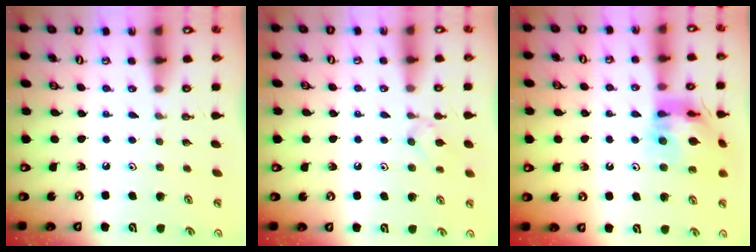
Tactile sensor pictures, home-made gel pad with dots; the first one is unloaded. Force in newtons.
{"total": 3.8, "press": 3.7, "slide": 0.7}
{"total": 13.6, "press": 13.6, "slide": 1.3}